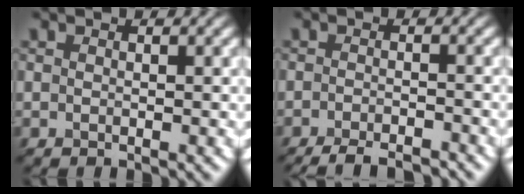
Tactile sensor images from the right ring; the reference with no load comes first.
{"total": 5.5, "force": [-5.4, -0.1, 1.3], "torque": [-0.043, -0.014, -0.051]}